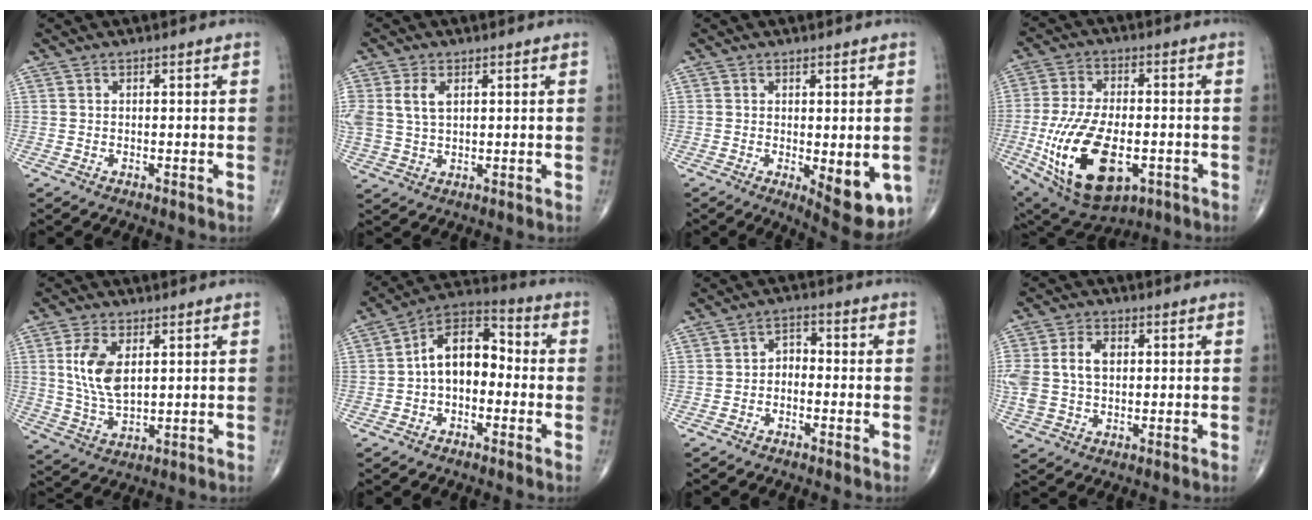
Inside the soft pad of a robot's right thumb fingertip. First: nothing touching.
{"total": 6.6, "force": [1.8, 4.1, 4.8], "torque": [-0.113, 0.004, 0.042]}
{"total": 9.9, "force": [-2.6, 3.8, 8.8], "torque": [-0.099, -0.020, -0.026]}
{"total": 20.2, "force": [-5.5, 10.9, 16.1], "torque": [-0.305, 0.004, -0.074]}
{"total": 9.0, "force": [2.3, 4.8, 7.3], "torque": [-0.142, -0.013, 0.052]}
{"total": 11.1, "force": [-1.1, 7.2, 8.4], "torque": [-0.108, 0.043, -0.037]}
{"total": 3.0, "force": [-1.2, 2.1, 1.8], "torque": [-0.015, 0.025, -0.033]}
{"total": 9.5, "force": [1.2, 6.5, 6.8], "torque": [-0.160, 0.015, 0.029]}